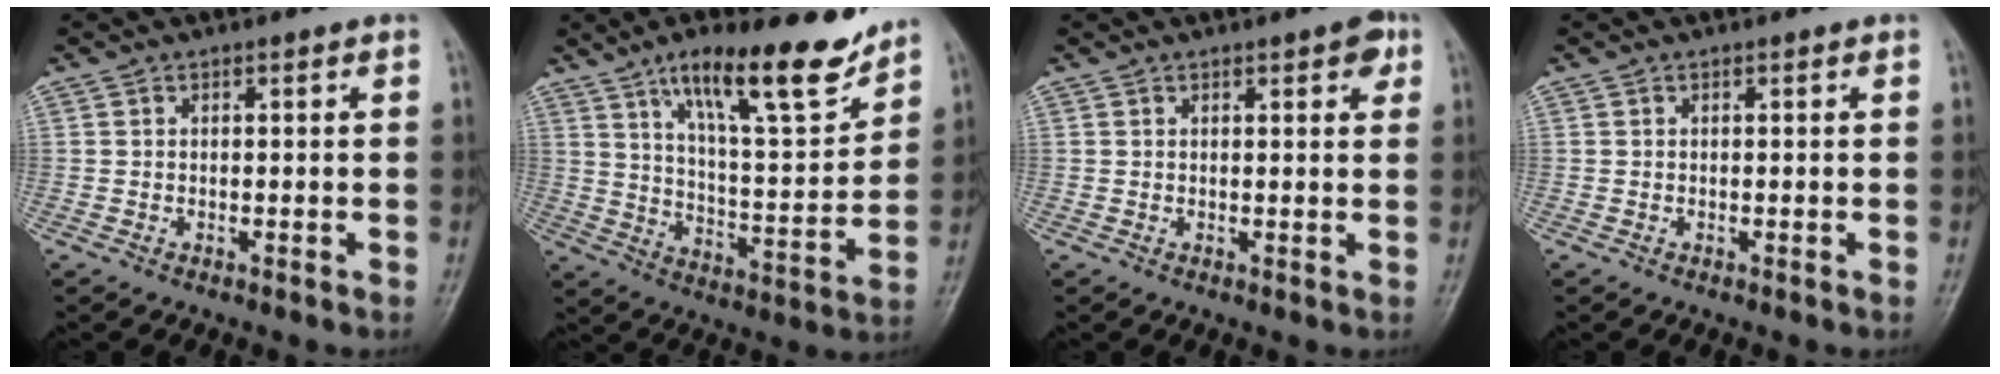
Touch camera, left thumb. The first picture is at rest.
{"total": 17.9, "force": [12.3, 4.6, 12.2], "torque": [-0.163, -0.071, 0.205]}
{"total": 3.3, "force": [1.8, 1.2, 2.5], "torque": [-0.023, -0.004, 0.017]}
{"total": 0.0}